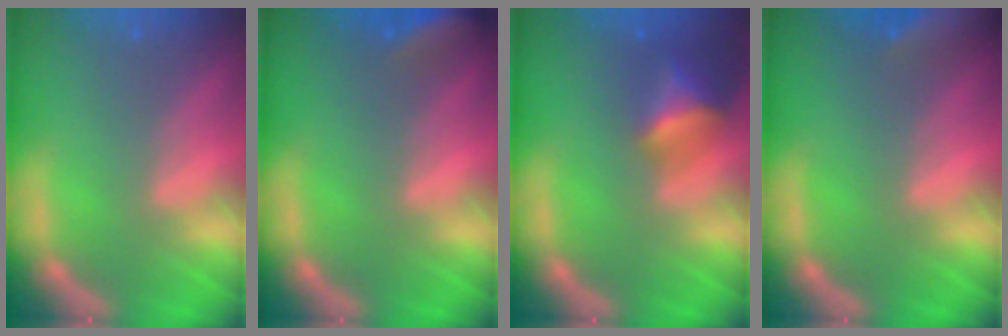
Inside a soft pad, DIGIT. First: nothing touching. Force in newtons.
{"total": 5.5}
{"total": 4.9}
{"total": 10.0}